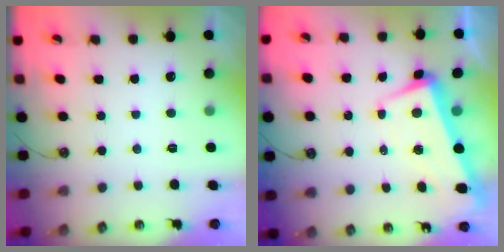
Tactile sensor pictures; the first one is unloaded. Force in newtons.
{"total": 2.1, "press": 0.5, "slide": 2.1}